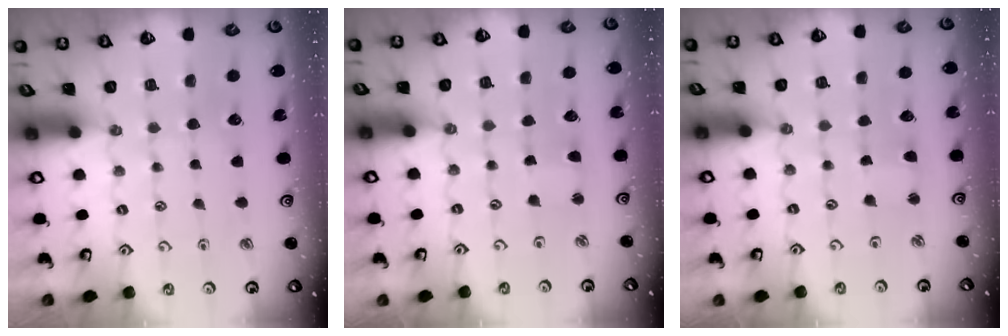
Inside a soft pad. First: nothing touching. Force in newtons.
{"total": 2.5, "press": 2.5, "slide": 0.4}
{"total": 2.5, "press": 2.5, "slide": 0.4}